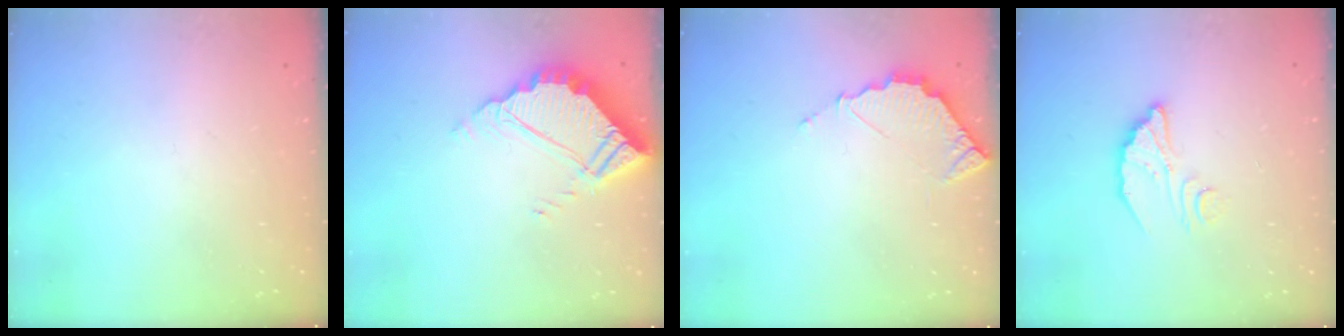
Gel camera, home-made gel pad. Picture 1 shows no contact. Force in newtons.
{"total": 7.2, "press": 7.1, "slide": 0.4}
{"total": 4.2, "press": 4.2, "slide": 0.3}
{"total": 5.9, "press": 5.9, "slide": 0.2}